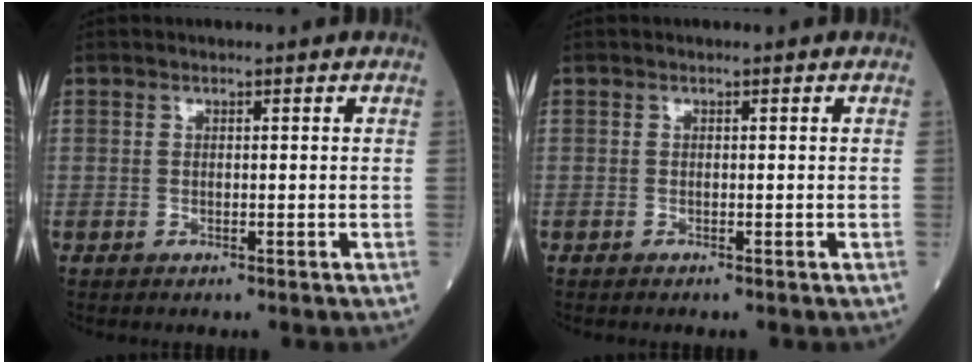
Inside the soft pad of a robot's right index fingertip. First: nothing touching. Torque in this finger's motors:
{"motor_torque": [0.00, 0.01, -0.03, 0.01]}